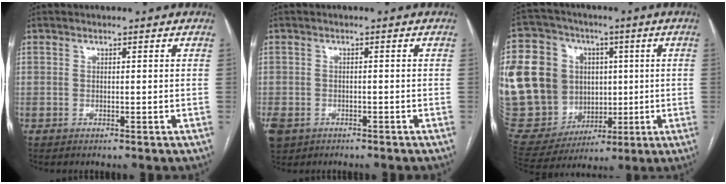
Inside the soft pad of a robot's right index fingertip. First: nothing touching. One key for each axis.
{"total": 7.5, "fx": -4.3, "fy": 5.4, "fz": 3.0, "tx": -0.082, "ty": -0.005, "tz": -0.060}
{"total": 28.6, "fx": 2.5, "fy": 22.7, "fz": 17.3, "tx": -0.428, "ty": 0.067, "tz": 0.075}